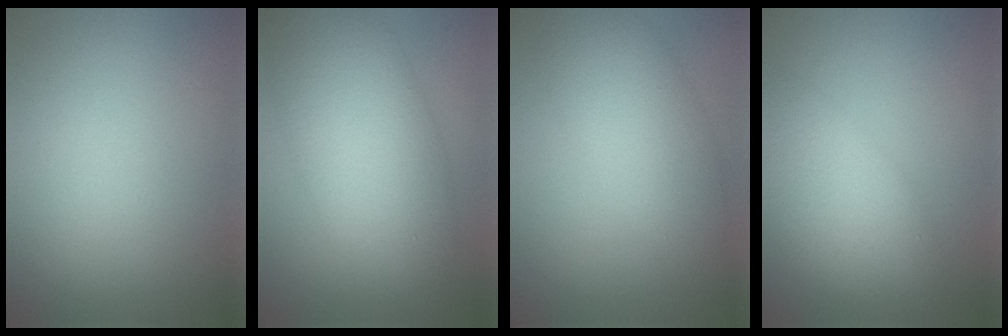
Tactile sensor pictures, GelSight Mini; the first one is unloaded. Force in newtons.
{"total": 9.2, "press": 9.2, "slide": 0.4}
{"total": 5.3, "press": 5.3, "slide": 0.1}
{"total": 7.2, "press": 7.2, "slide": 0.3}